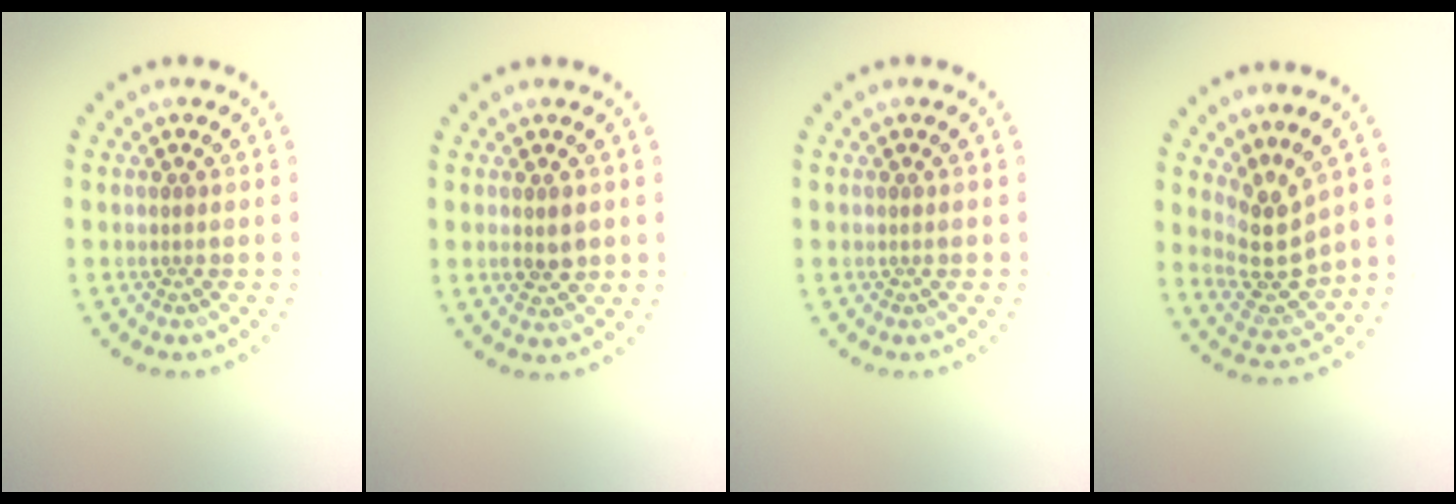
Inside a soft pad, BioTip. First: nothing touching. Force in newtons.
{"total": 1.8, "press": 1.8, "slide": 0.3}
{"total": 0.0}
{"total": 4.0, "press": 3.4, "slide": 2.1}